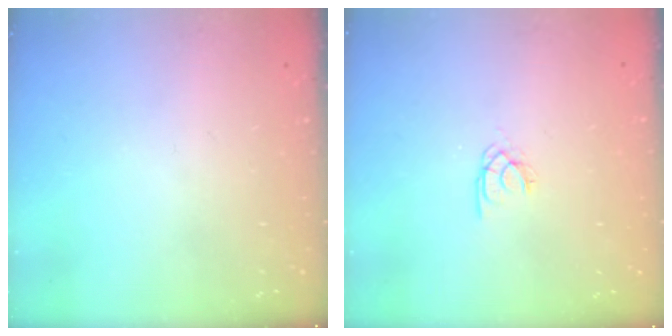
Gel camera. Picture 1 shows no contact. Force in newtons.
{"total": 2.0, "press": 2.0, "slide": 0.2}